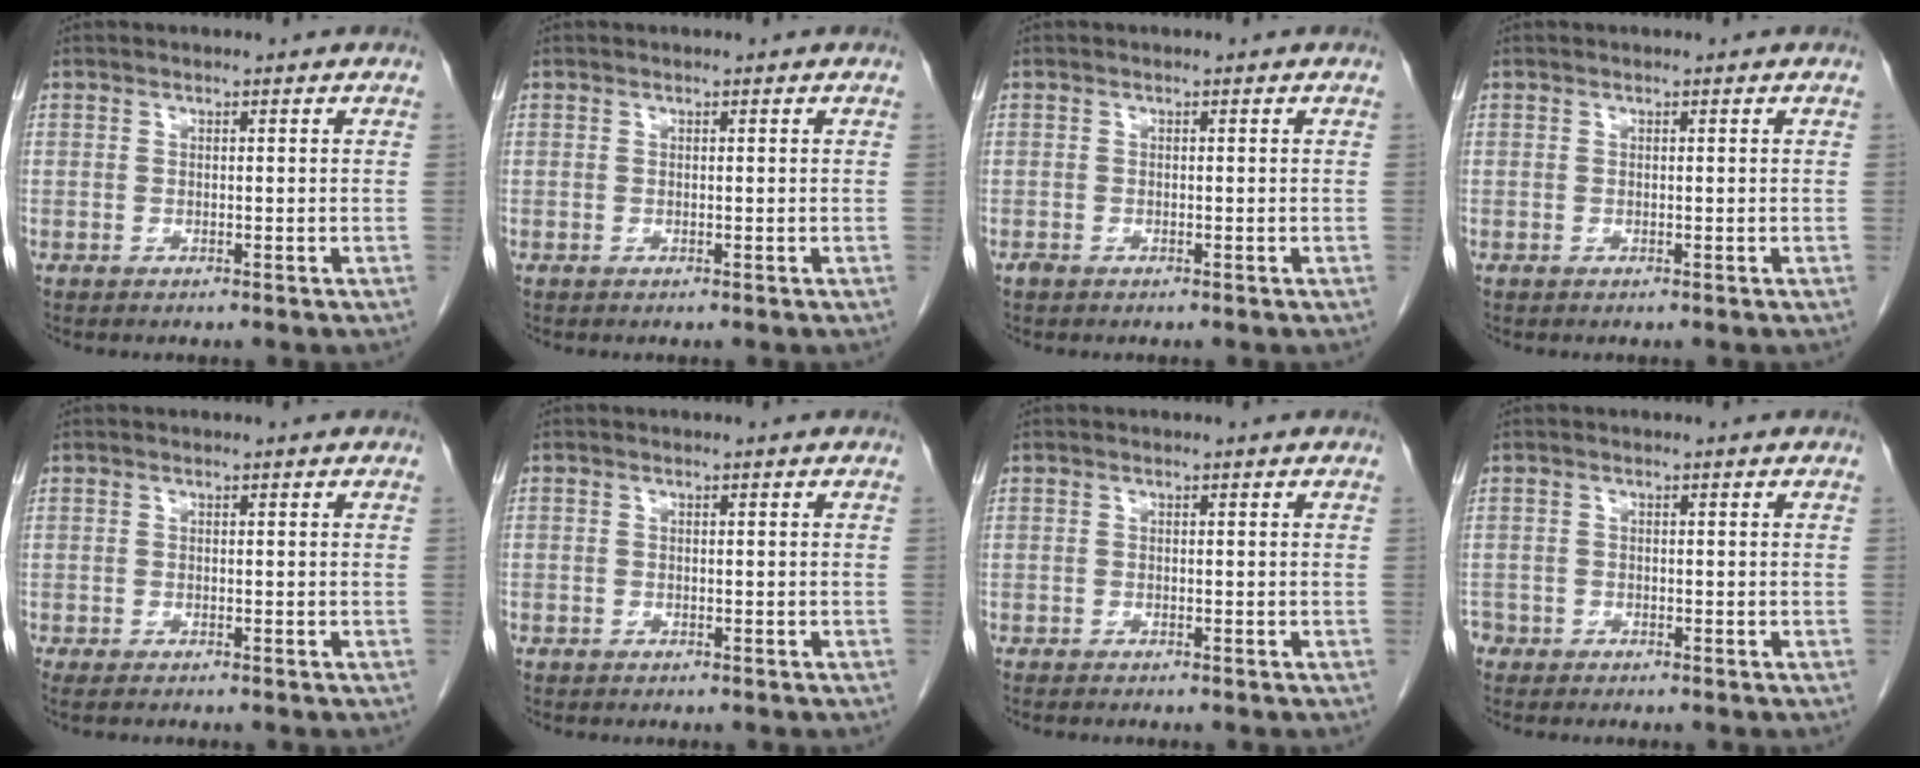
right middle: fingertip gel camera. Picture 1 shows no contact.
{"total": 0.0}
{"total": 0.6, "force": [-0.5, 0.3, 0.2], "torque": [-0.009, 0.000, -0.009]}
{"total": 0.0}
{"total": 3.8, "force": [-3.2, 0.7, 1.9], "torque": [-0.024, -0.009, -0.042]}
{"total": 1.2, "force": [-0.9, 0.7, 0.2], "torque": [-0.007, 0.002, -0.014]}
{"total": 2.7, "force": [-2.3, 0.5, 1.2], "torque": [-0.020, -0.005, -0.027]}
{"total": 2.8, "force": [-2.5, 1.3, 0.3], "torque": [-0.007, 0.000, -0.044]}